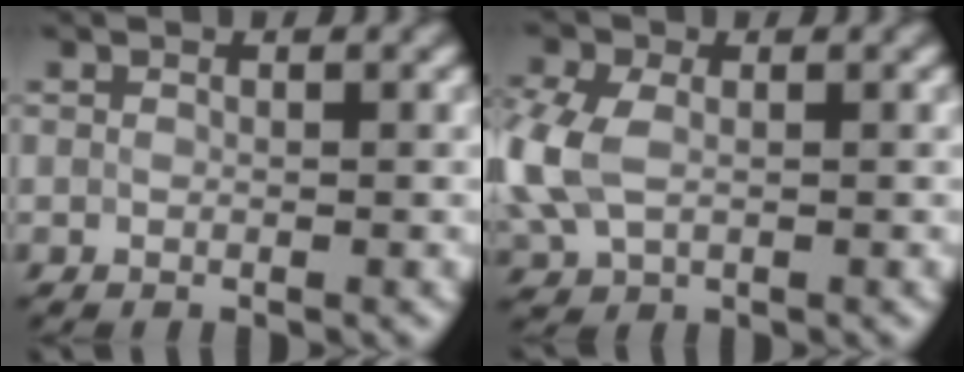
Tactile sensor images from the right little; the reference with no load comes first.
{"total": 5.5, "force": [-0.1, 3.8, 3.9], "torque": [-0.126, -0.001, -0.006]}